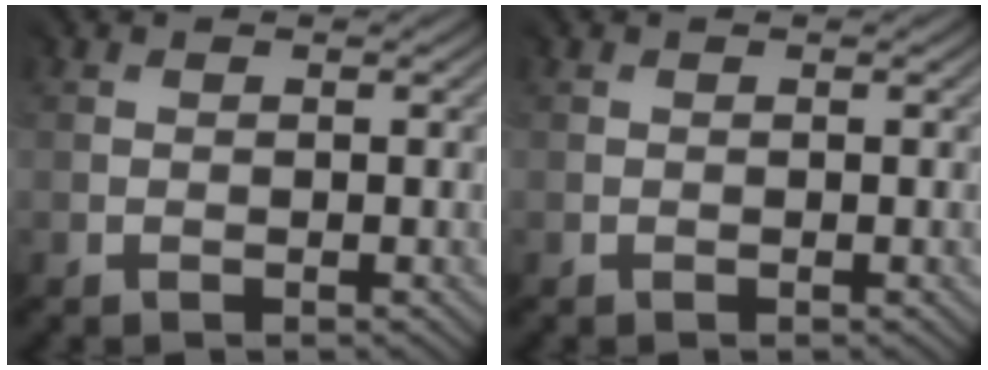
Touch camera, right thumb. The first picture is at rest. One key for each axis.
{"total": 0.0}